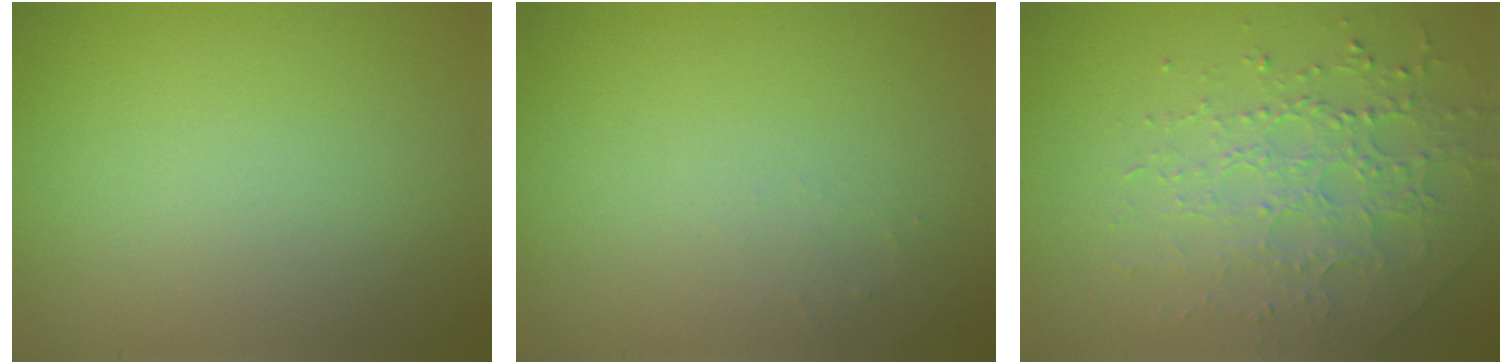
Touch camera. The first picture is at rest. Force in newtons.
{"total": 0.8, "press": 0.8, "slide": 0.3}
{"total": 3.7, "press": 3.5, "slide": 1.1}